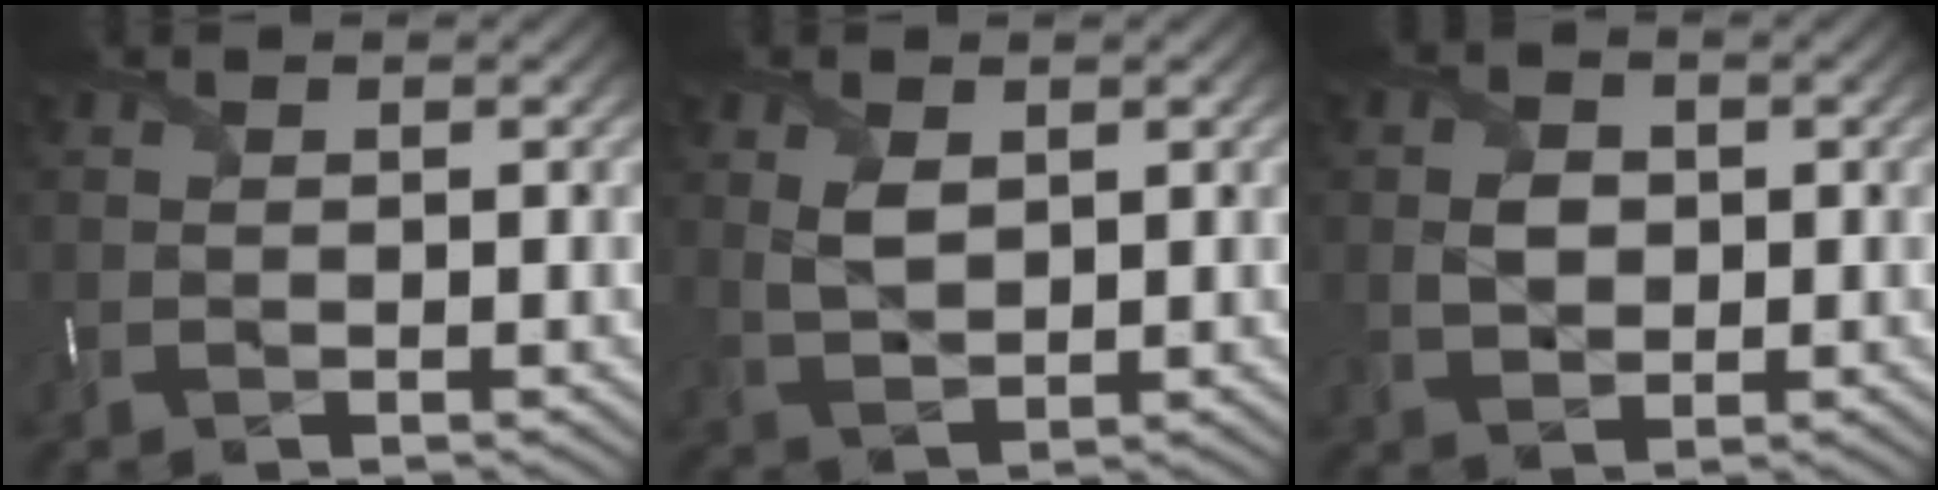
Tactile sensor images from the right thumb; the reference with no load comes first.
{"total": 3.3, "force": [1.2, 1.9, 2.4], "torque": [-0.059, -0.005, 0.030]}
{"total": 3.2, "force": [0.1, 2.5, 2.0], "torque": [-0.046, -0.004, 0.000]}